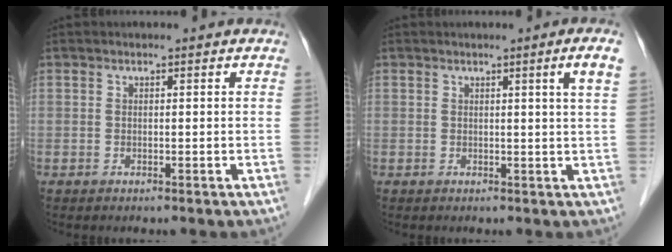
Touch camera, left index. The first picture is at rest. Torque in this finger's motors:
{"motor_torque": [0.25, -0.18, 0.23, 0.05]}